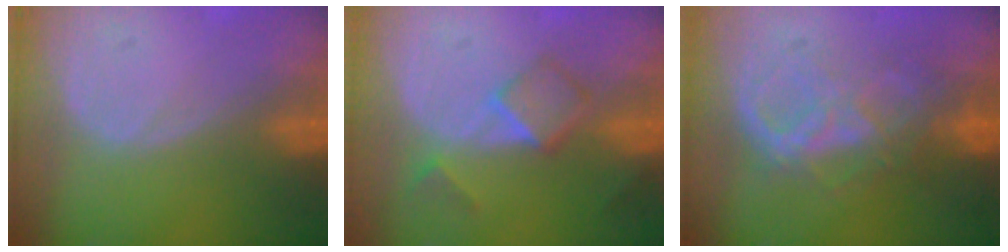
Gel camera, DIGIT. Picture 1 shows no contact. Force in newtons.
{"total": 5.3, "press": 4.7, "slide": 2.5}
{"total": 6.7, "press": 6.7, "slide": 0.4}